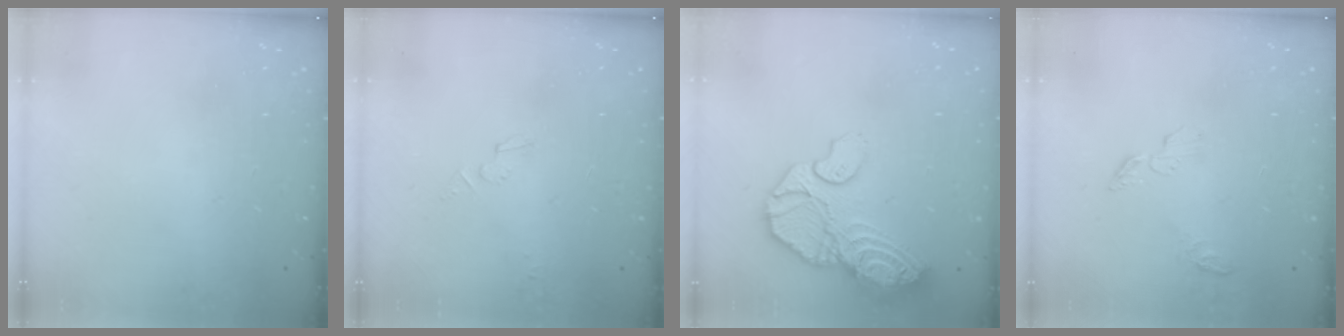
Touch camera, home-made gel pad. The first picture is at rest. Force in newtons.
{"total": 2.9, "press": 2.9, "slide": 0.2}
{"total": 15.5, "press": 15.5, "slide": 1.4}
{"total": 4.4, "press": 4.4, "slide": 0.5}